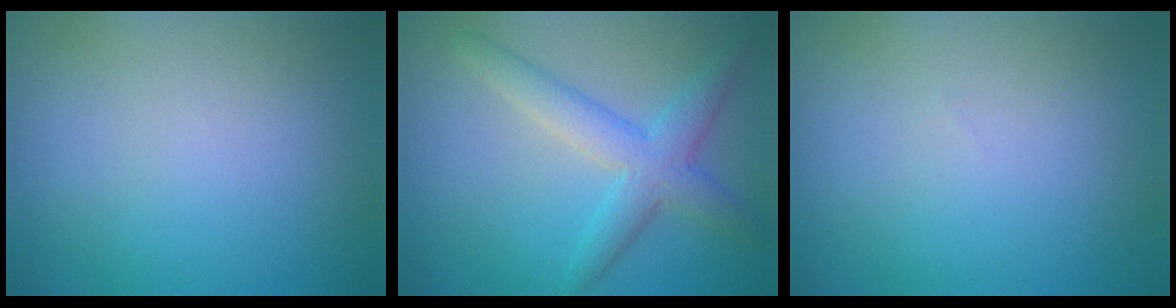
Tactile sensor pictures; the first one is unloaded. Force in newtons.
{"total": 4.3, "press": 4.3, "slide": 0.1}
{"total": 0.0}